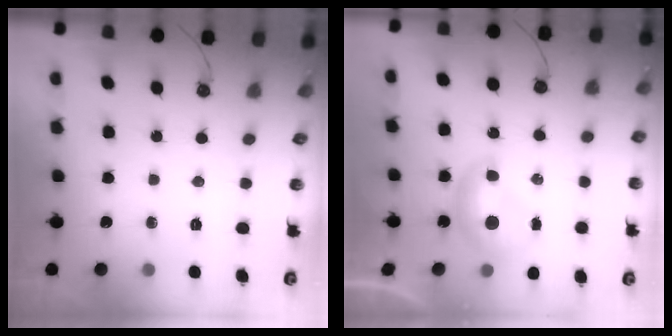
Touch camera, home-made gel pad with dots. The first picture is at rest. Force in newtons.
{"total": 0.0}